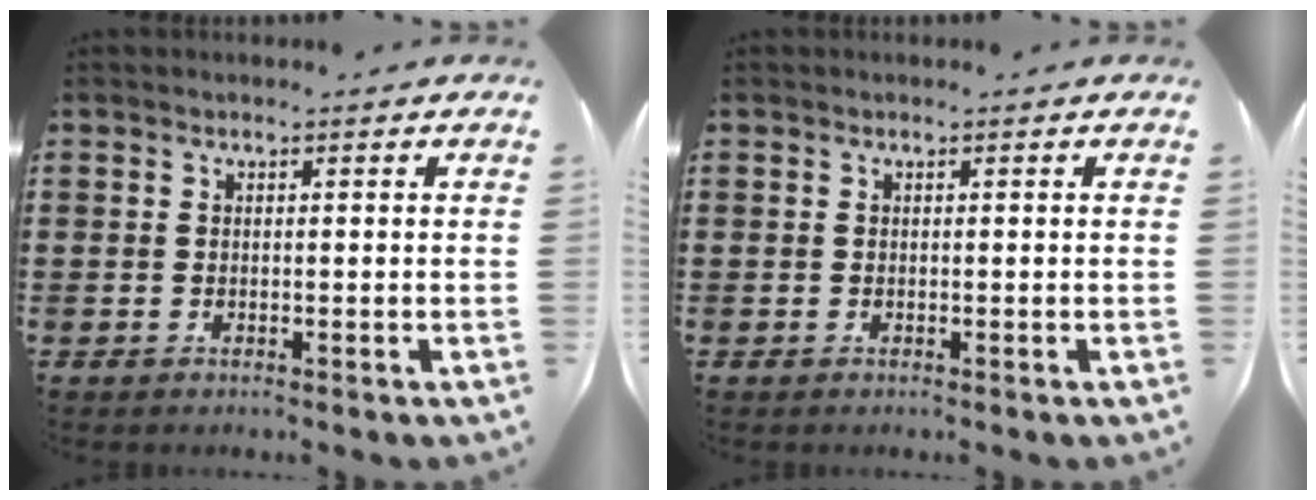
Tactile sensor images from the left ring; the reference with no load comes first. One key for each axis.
{"total": 0.0}